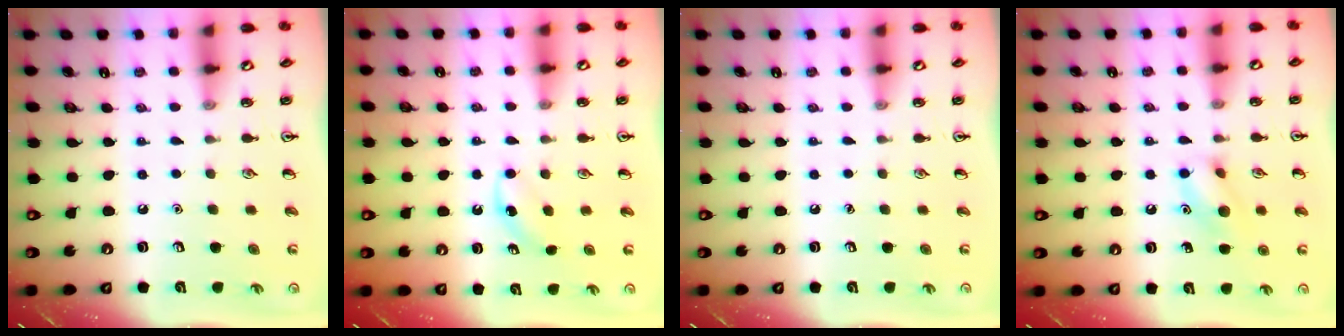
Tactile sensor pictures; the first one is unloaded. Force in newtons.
{"total": 3.3, "press": 3.0, "slide": 1.3}
{"total": 0.0}
{"total": 10.0, "press": 9.8, "slide": 1.7}